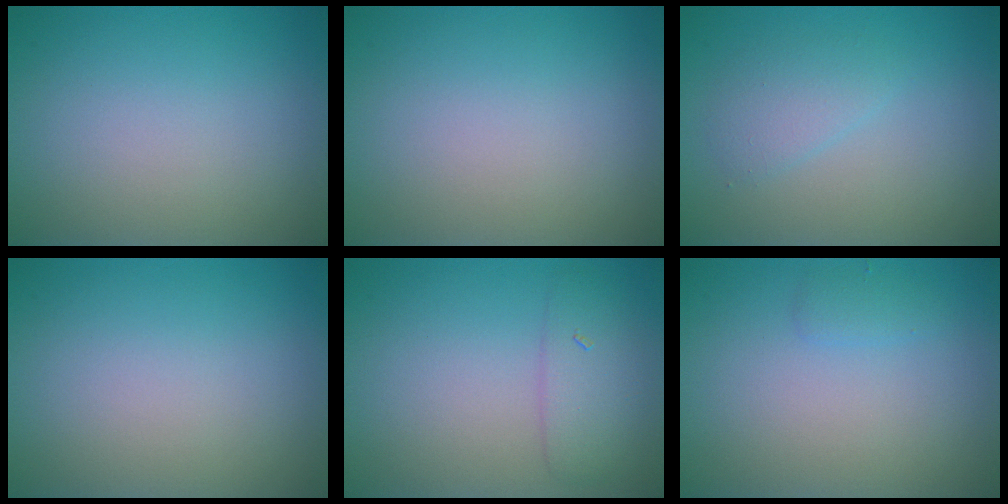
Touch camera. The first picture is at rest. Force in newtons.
{"total": 0.0}
{"total": 1.8, "press": 1.8, "slide": 0.2}
{"total": 0.0}
{"total": 2.7, "press": 2.7, "slide": 0.1}
{"total": 0.9, "press": 0.9, "slide": 0.0}